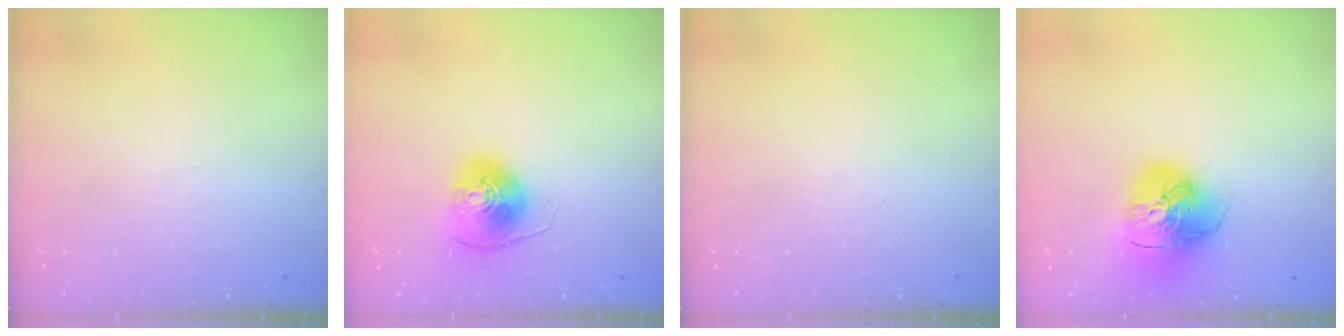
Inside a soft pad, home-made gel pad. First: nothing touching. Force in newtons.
{"total": 8.3, "press": 8.3, "slide": 0.5}
{"total": 0.0}
{"total": 15.5, "press": 15.4, "slide": 1.8}